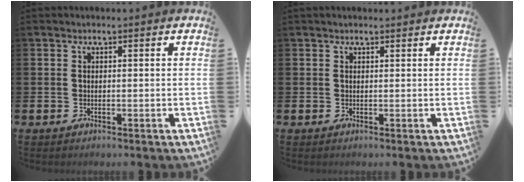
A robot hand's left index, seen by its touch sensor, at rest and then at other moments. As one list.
[{"total": 0.7, "force": [0.6, 0.1, 0.2], "torque": [0.006, -0.003, 0.009]}]